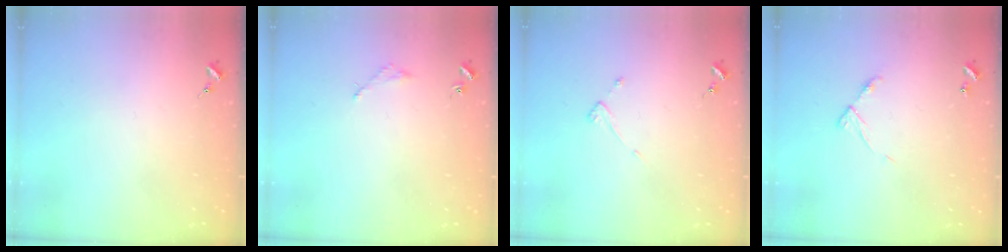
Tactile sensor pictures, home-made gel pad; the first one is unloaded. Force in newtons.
{"total": 2.0, "press": 2.0, "slide": 0.2}
{"total": 3.5, "press": 3.5, "slide": 0.3}
{"total": 6.8, "press": 6.8, "slide": 0.5}